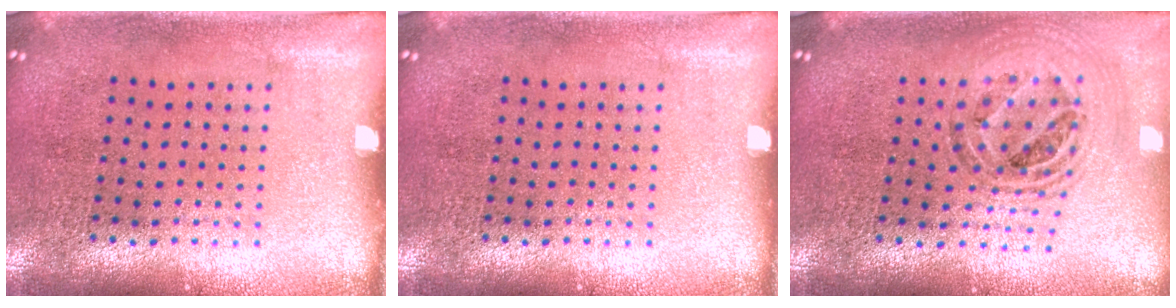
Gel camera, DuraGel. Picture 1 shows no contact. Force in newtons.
{"total": 0.0}
{"total": 1.0, "press": 1.0, "slide": 0.2}